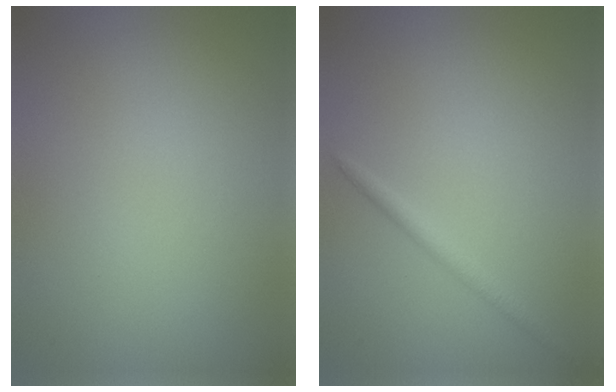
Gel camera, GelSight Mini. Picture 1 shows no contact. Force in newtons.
{"total": 1.3, "press": 1.3, "slide": 0.0}